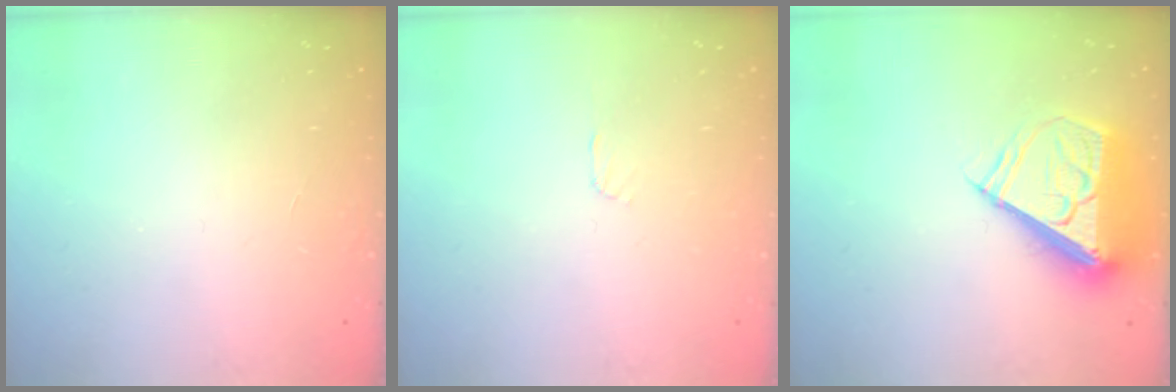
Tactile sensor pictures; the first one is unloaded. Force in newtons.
{"total": 2.9, "press": 2.9, "slide": 0.4}
{"total": 9.3, "press": 9.2, "slide": 1.6}